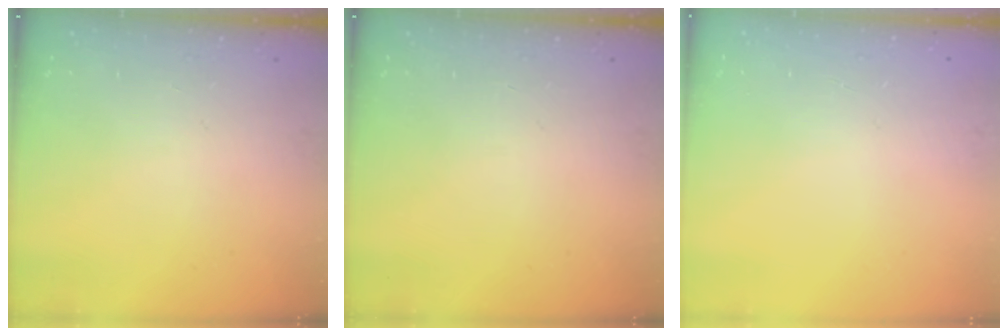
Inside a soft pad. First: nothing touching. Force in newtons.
{"total": 0.0}
{"total": 0.0}